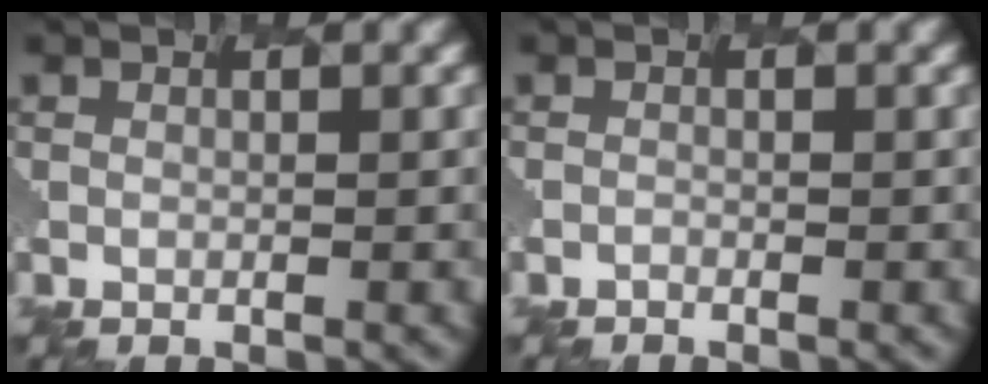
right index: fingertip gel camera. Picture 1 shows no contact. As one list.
[{"total": 1.2, "force": [-1.1, -0.2, -0.4], "torque": [-0.001, 0.004, -0.019]}]